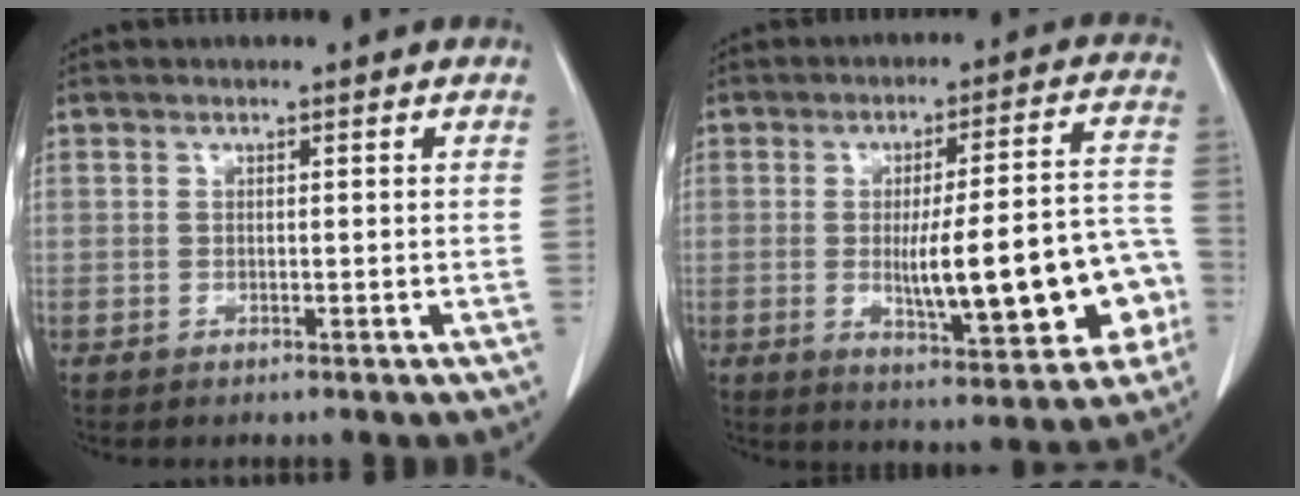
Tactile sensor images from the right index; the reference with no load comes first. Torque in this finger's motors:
{"motor_torque": [1.65, -0.48, 0.43, 0.20]}